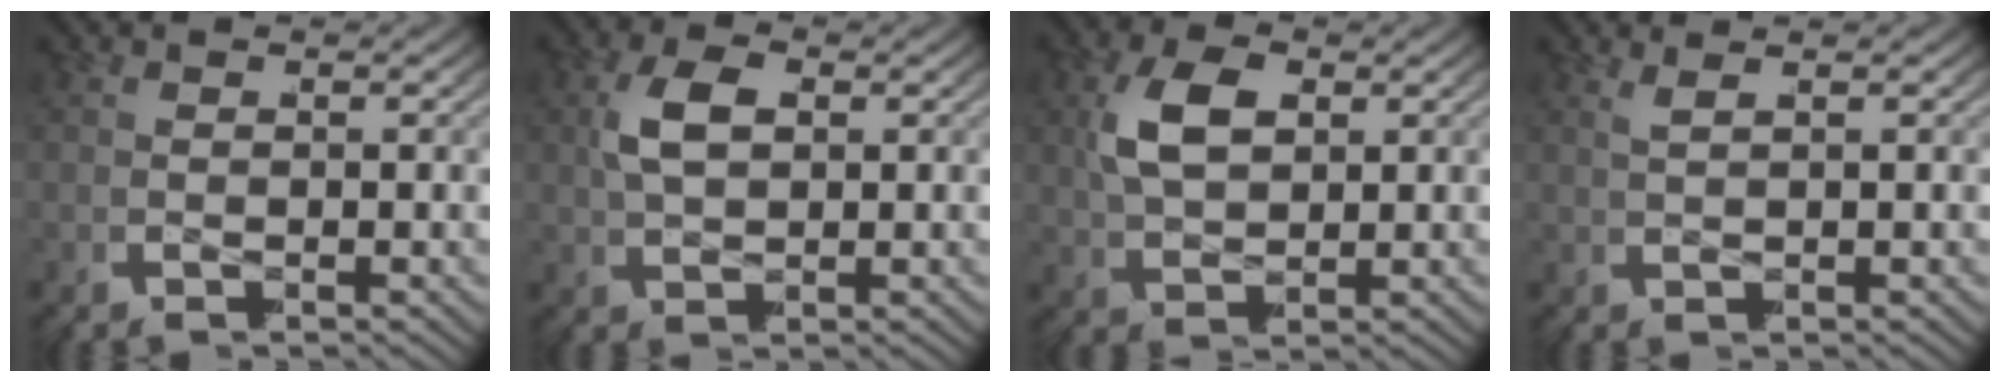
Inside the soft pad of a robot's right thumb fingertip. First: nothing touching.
{"total": 3.7, "force": [0.6, 2.3, 2.9], "torque": [-0.057, 0.000, 0.013]}
{"total": 5.7, "force": [0.7, 4.0, 4.0], "torque": [-0.089, -0.007, 0.018]}
{"total": 1.3, "force": [1.0, -0.7, 0.5], "torque": [-0.003, 0.012, 0.018]}